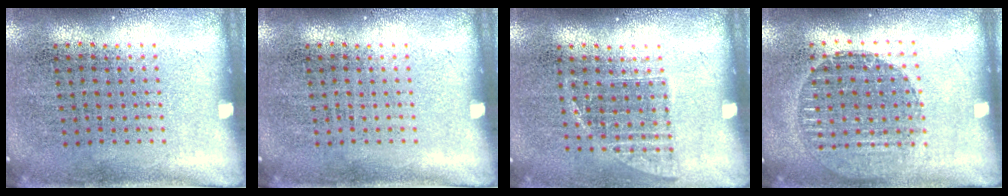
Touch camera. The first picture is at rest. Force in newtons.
{"total": 0.0}
{"total": 0.9, "press": 0.7, "slide": 0.4}
{"total": 1.6, "press": 1.5, "slide": 0.7}